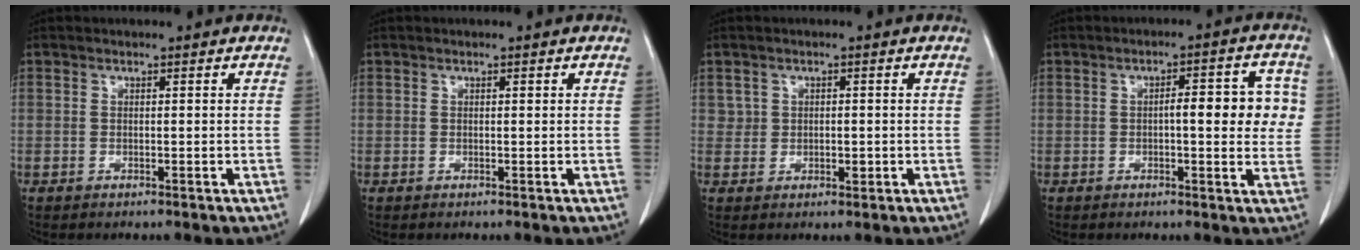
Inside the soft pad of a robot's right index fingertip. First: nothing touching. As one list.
[{"total": 0.0}, {"total": 1.3, "force": [-0.1, 1.0, 0.9], "torque": [-0.013, 0.003, -0.001]}, {"total": 8.0, "force": [0.7, 2.3, 7.7], "torque": [-0.092, 0.020, 0.005]}]